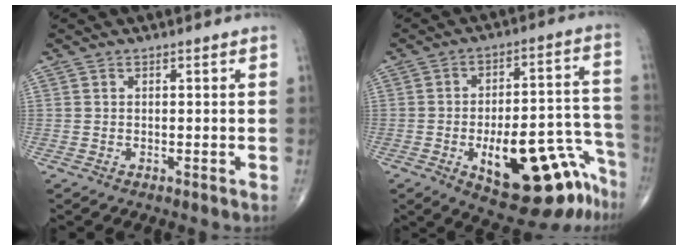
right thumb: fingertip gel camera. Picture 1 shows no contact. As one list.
[{"total": 21.4, "force": [-11.2, 8.5, 16.2], "torque": [-0.144, 0.090, -0.147]}]